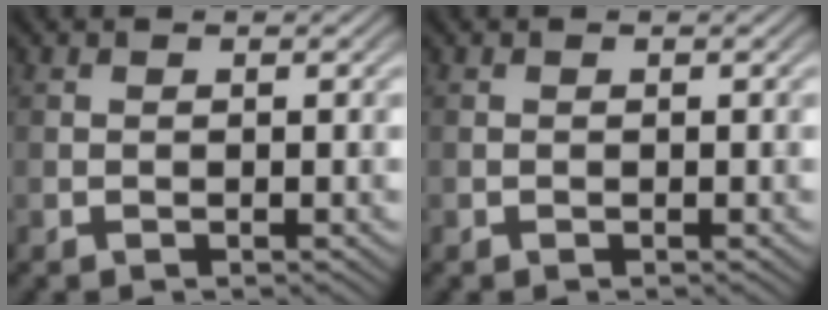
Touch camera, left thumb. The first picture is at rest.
{"total": 0.0}